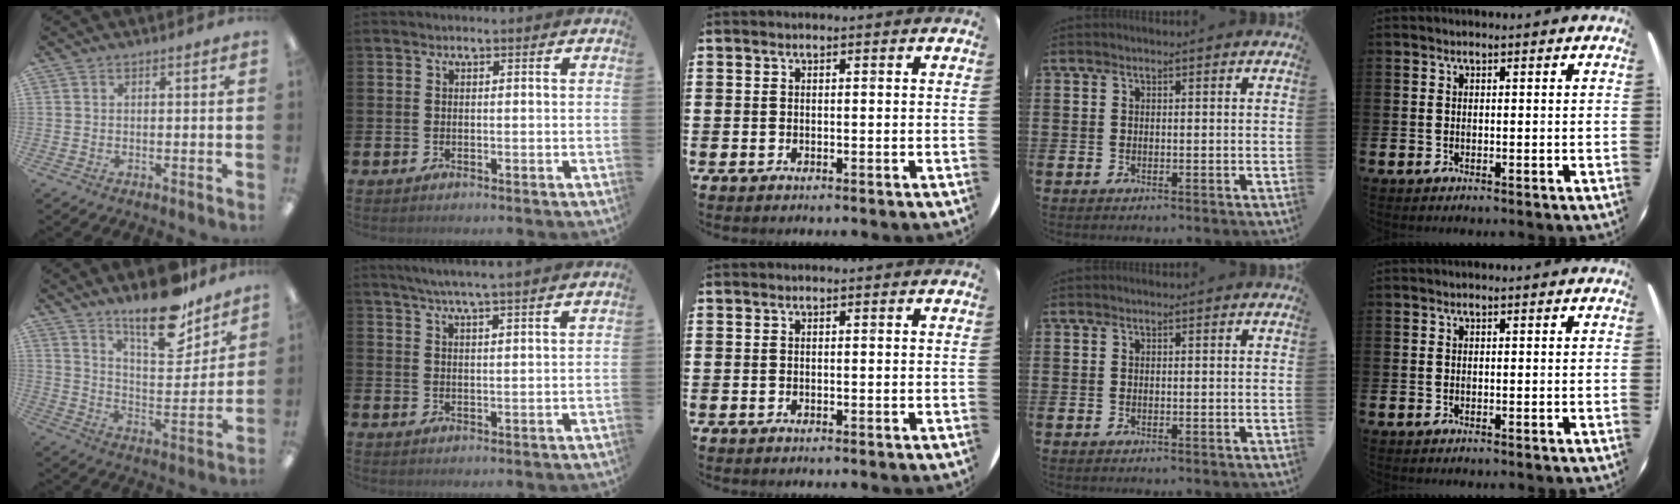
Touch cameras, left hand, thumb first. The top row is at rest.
{"thumb": {"total": 17.6, "force": [13.7, 6.1, 9.2], "torque": [-0.133, -0.093, 0.231]}, "index": {"total": 4.9, "force": [4.7, -0.8, 1.3], "torque": [-0.044, -0.017, 0.084]}}